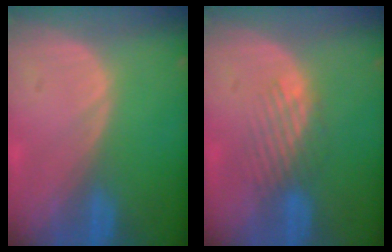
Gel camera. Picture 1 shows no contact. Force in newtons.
{"total": 3.6, "press": 3.1, "slide": 1.9}